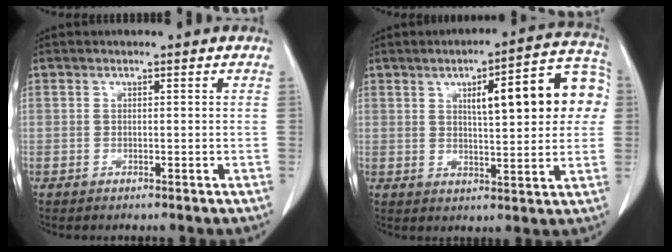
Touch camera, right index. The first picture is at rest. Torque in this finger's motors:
{"motor_torque": [0.51, 0.28, 0.32, 0.05]}